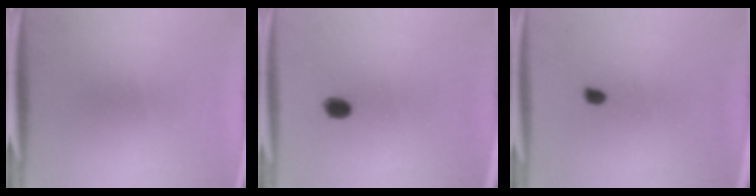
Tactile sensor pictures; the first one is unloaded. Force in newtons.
{"total": 2.4}
{"total": 0.8}